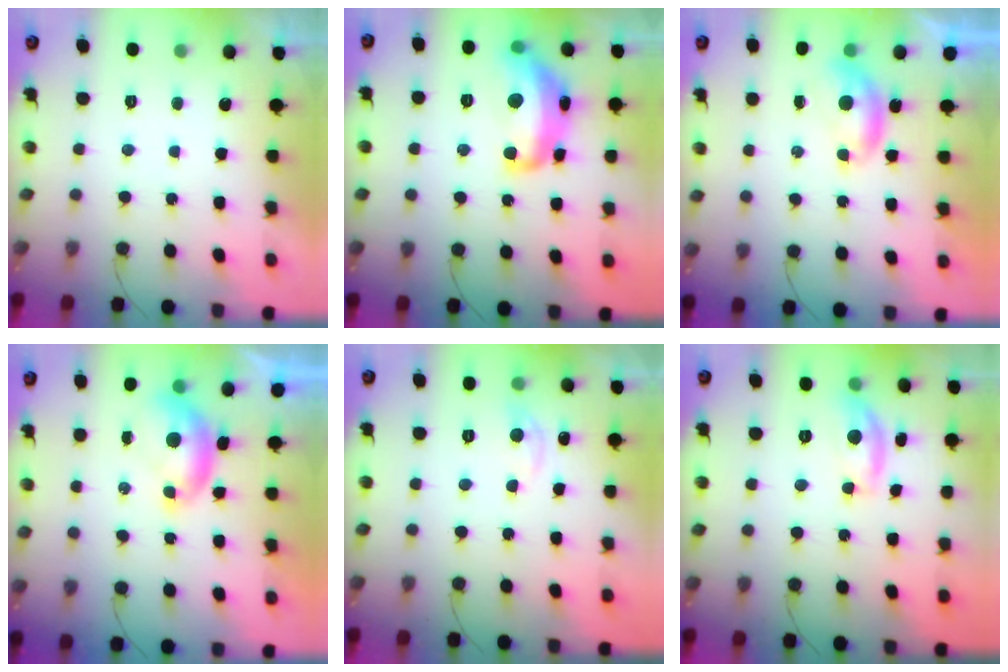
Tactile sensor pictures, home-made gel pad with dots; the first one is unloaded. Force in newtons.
{"total": 16.2, "press": 16.2, "slide": 1.0}
{"total": 5.2, "press": 5.2, "slide": 0.7}
{"total": 6.3, "press": 6.3, "slide": 0.8}
{"total": 5.5, "press": 5.5, "slide": 0.8}
{"total": 9.6, "press": 9.6, "slide": 0.6}